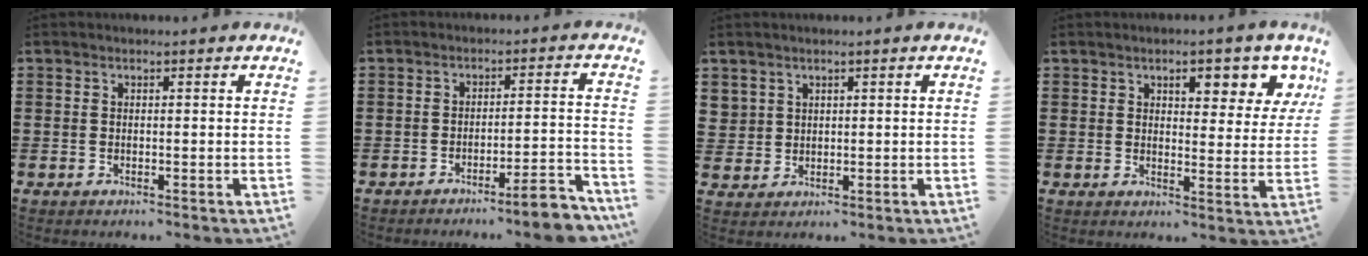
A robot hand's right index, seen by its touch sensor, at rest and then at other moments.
{"total": 5.6, "force": [-4.6, 0.0, 3.2], "torque": [-0.051, -0.012, -0.085]}
{"total": 2.3, "force": [1.5, 1.7, 0.2], "torque": [-0.012, 0.009, 0.029]}
{"total": 6.2, "force": [3.8, 2.6, 4.1], "torque": [-0.062, -0.006, 0.058]}